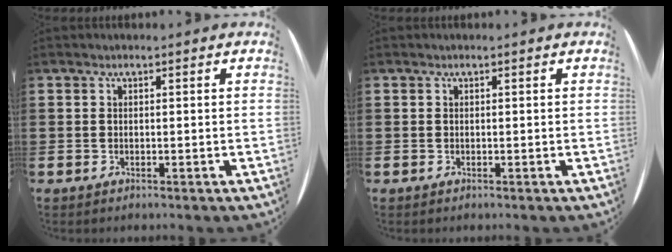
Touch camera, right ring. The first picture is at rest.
{"total": 0.0}